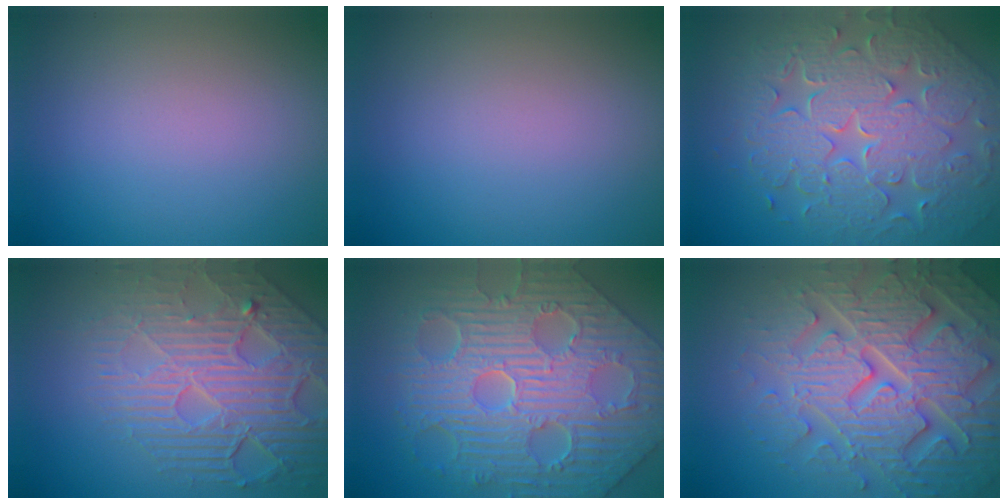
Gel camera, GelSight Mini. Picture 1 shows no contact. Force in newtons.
{"total": 0.0}
{"total": 9.9, "press": 6.9, "slide": 7.0}
{"total": 8.5, "press": 5.8, "slide": 6.2}
{"total": 11.8, "press": 8.1, "slide": 8.5}
{"total": 8.1, "press": 7.9, "slide": 2.0}